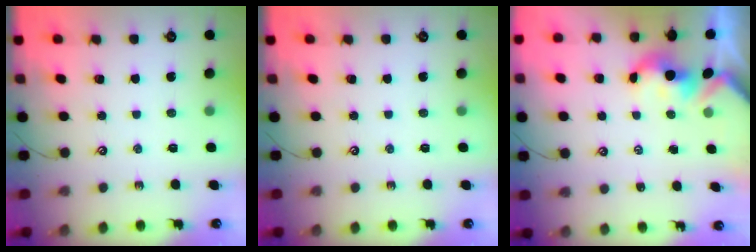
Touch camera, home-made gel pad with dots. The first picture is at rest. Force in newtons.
{"total": 0.0}
{"total": 1.5, "press": 1.5, "slide": 0.3}